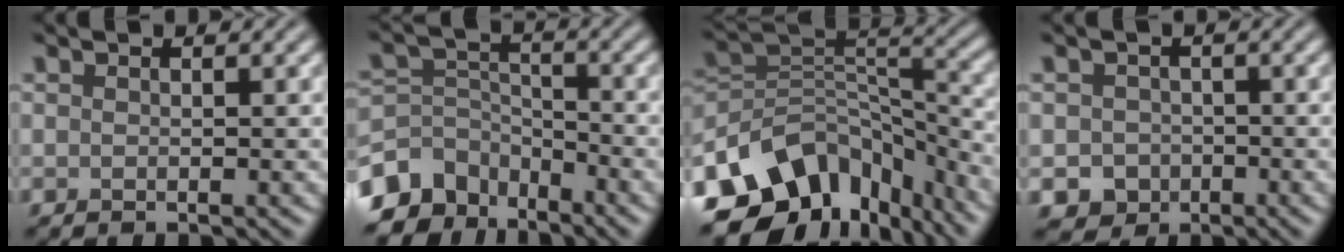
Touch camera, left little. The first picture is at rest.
{"total": 7.2, "force": [-5.3, 4.3, 2.4], "torque": [-0.043, -0.007, -0.112]}
{"total": 12.7, "force": [-8.2, 8.1, 5.3], "torque": [-0.108, 0.008, -0.140]}
{"total": 2.6, "force": [-0.9, 2.4, 0.6], "torque": [-0.002, -0.007, -0.014]}